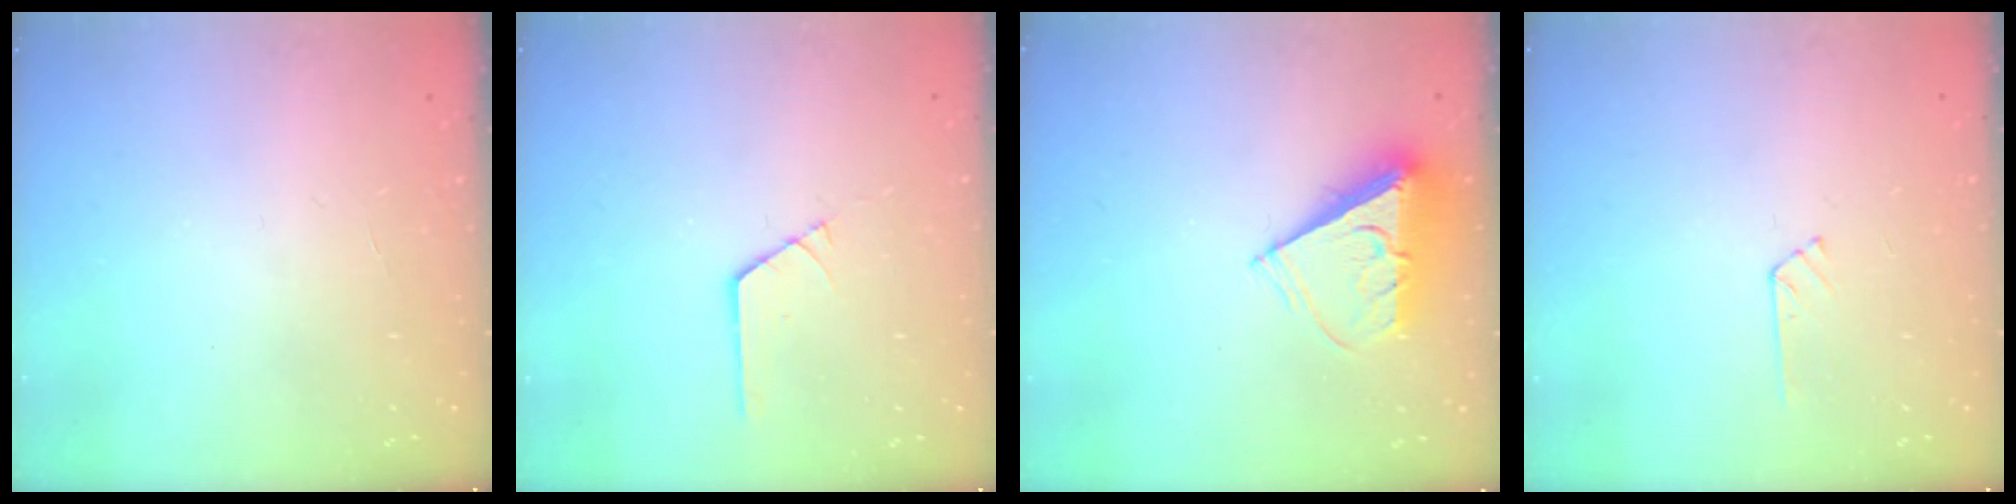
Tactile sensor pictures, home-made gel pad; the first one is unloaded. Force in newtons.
{"total": 1.1, "press": 1.0, "slide": 0.1}
{"total": 7.5, "press": 7.5, "slide": 0.6}
{"total": 2.8, "press": 2.8, "slide": 0.3}